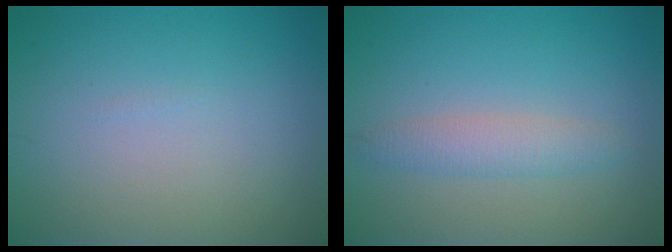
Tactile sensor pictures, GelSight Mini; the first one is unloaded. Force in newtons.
{"total": 2.2, "press": 2.2, "slide": 0.0}